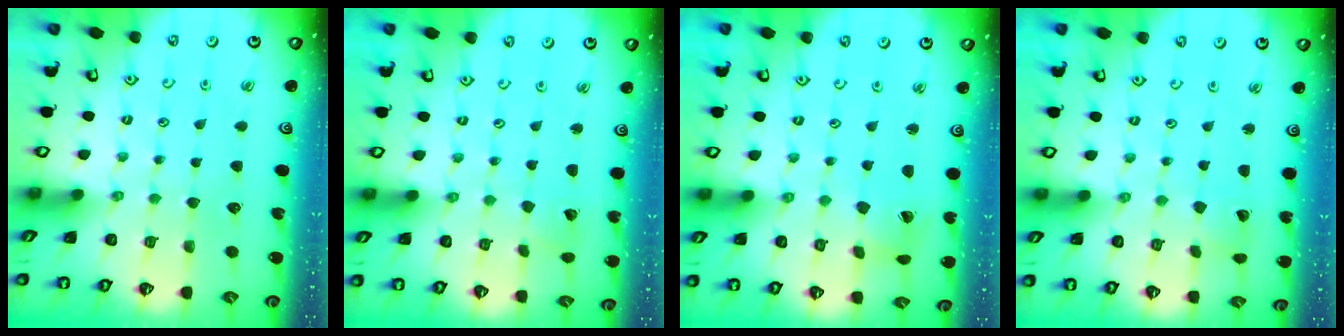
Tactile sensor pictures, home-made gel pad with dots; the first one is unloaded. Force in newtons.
{"total": 3.6, "press": 3.5, "slide": 0.3}
{"total": 3.7, "press": 3.7, "slide": 0.5}
{"total": 1.8, "press": 1.7, "slide": 0.1}